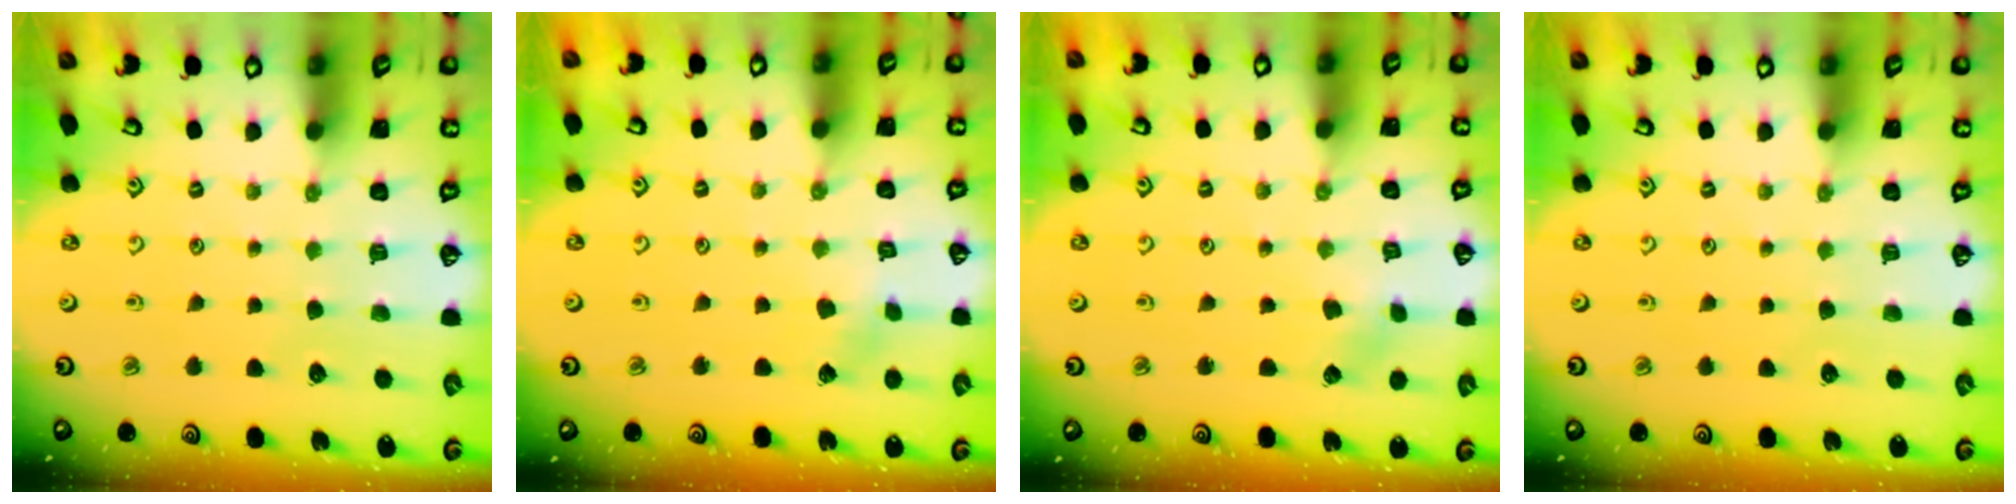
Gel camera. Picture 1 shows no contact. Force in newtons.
{"total": 2.3, "press": 2.2, "slide": 0.3}
{"total": 2.7, "press": 2.6, "slide": 0.4}
{"total": 0.0}